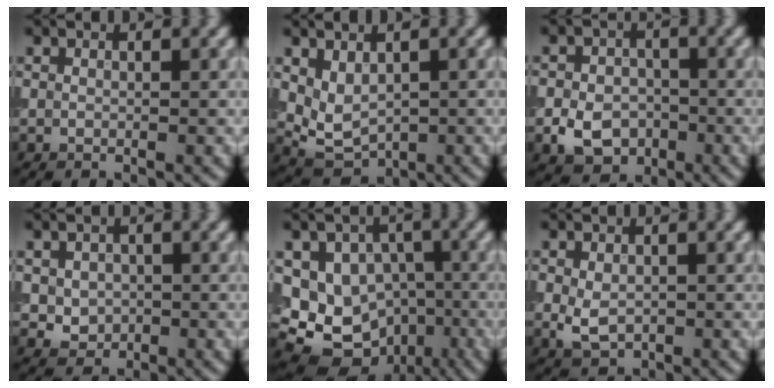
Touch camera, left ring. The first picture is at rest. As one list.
[{"total": 3.0, "force": [0.8, 2.0, 2.1], "torque": [-0.036, -0.008, 0.023]}, {"total": 4.7, "force": [-1.7, 3.6, 2.5], "torque": [-0.044, -0.007, -0.034]}, {"total": 2.7, "force": [-0.1, 2.4, 1.3], "torque": [-0.021, -0.006, -0.001]}, {"total": 11.7, "force": [-2.7, 10.1, 5.4], "torque": [-0.084, -0.002, -0.047]}, {"total": 2.9, "force": [-0.4, 2.1, 2.0], "torque": [-0.040, -0.006, -0.005]}]